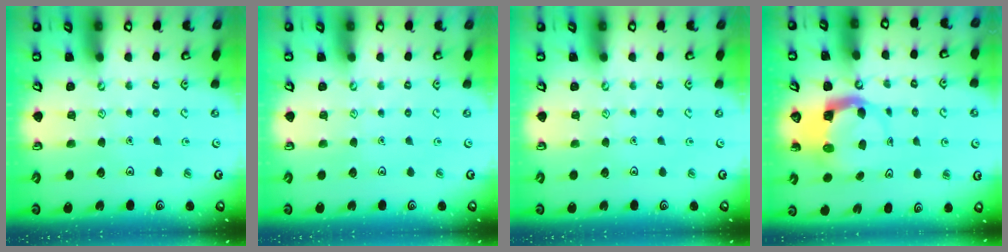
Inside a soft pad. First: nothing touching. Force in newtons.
{"total": 0.0}
{"total": 0.0}
{"total": 5.3, "press": 5.3, "slide": 0.6}